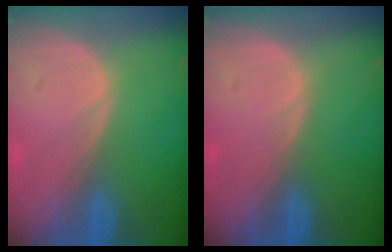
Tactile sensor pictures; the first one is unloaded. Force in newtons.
{"total": 0.0}